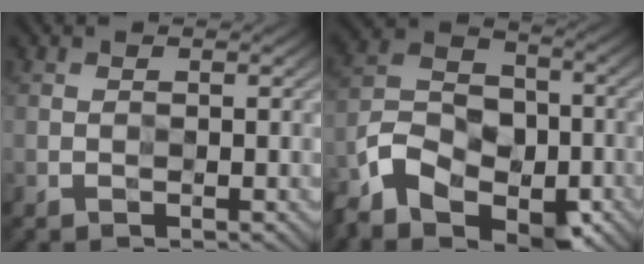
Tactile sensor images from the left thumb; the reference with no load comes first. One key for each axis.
{"total": 10.9, "fx": -6.1, "fy": 6.6, "fz": 6.2, "tx": -0.133, "ty": -0.011, "tz": -0.131}